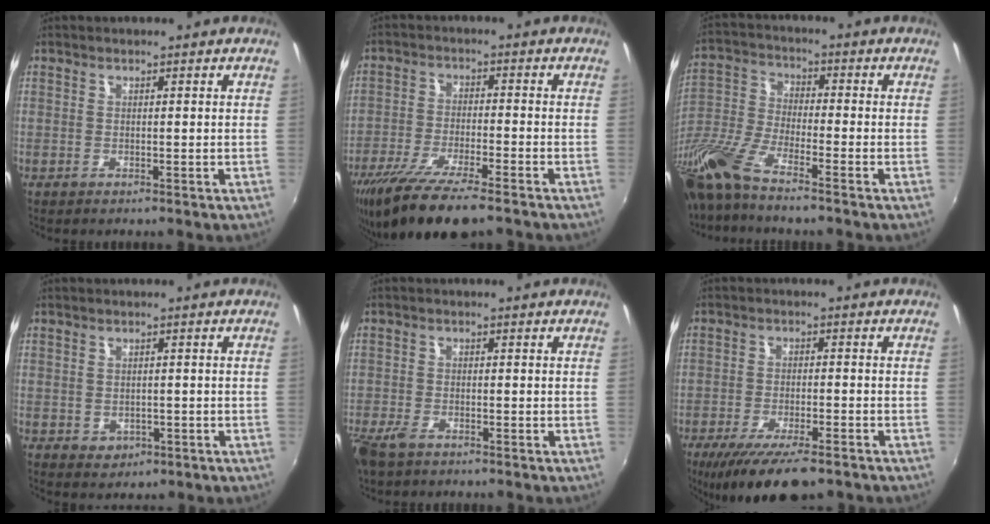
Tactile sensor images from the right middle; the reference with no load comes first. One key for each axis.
{"total": 12.9, "fx": -9.8, "fy": 2.1, "fz": 8.1, "tx": -0.173, "ty": -0.039, "tz": -0.173}
{"total": 15.5, "fx": -11.4, "fy": 2.5, "fz": 10.1, "tx": -0.229, "ty": -0.032, "tz": -0.230}
{"total": 3.2, "fx": -0.5, "fy": 2.8, "fz": 1.4, "tx": -0.029, "ty": -0.002, "tz": 0.000}
{"total": 4.5, "fx": -3.3, "fy": 1.8, "fz": 2.6, "tx": -0.071, "ty": -0.015, "tz": -0.065}
{"total": 12.1, "fx": -8.8, "fy": 3.3, "fz": 7.7, "tx": -0.161, "ty": -0.039, "tz": -0.143}